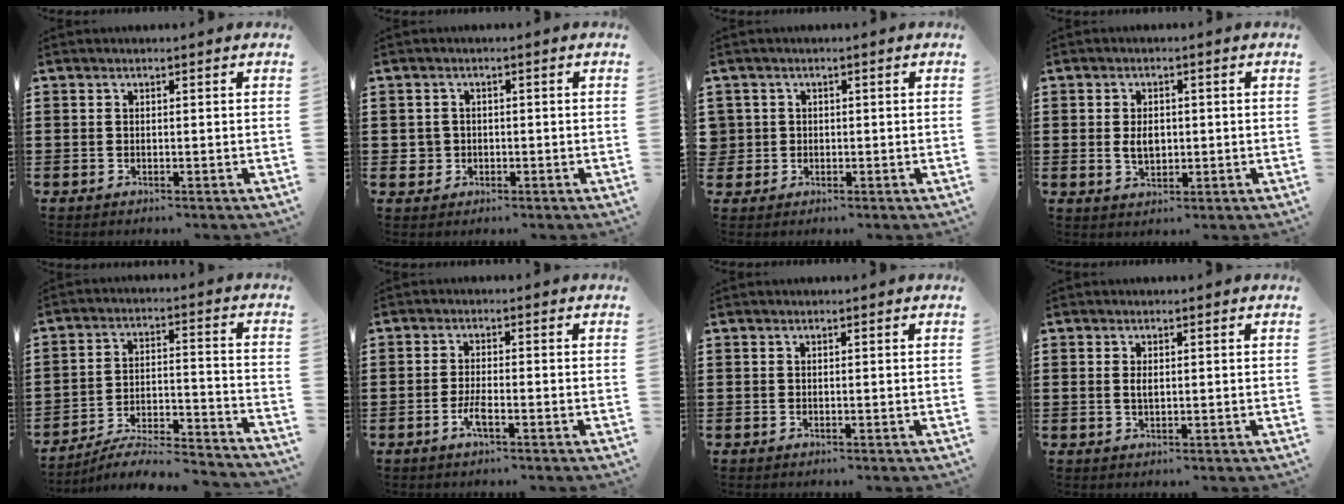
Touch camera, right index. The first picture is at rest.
{"total": 1.9, "force": [-0.4, 1.9, 0.3], "torque": [-0.012, 0.005, -0.011]}
{"total": 1.8, "force": [-0.1, 1.8, 0.1], "torque": [-0.010, 0.007, -0.004]}
{"total": 3.1, "force": [0.0, 2.1, 2.3], "torque": [-0.040, 0.003, -0.002]}
{"total": 6.1, "force": [-5.6, 0.7, 2.2], "torque": [-0.040, -0.004, -0.111]}
{"total": 2.8, "force": [-1.3, 0.4, 2.4], "torque": [-0.056, -0.006, -0.027]}
{"total": 0.0}
{"total": 1.5, "force": [0.3, 0.7, 1.3], "torque": [-0.028, 0.005, 0.003]}